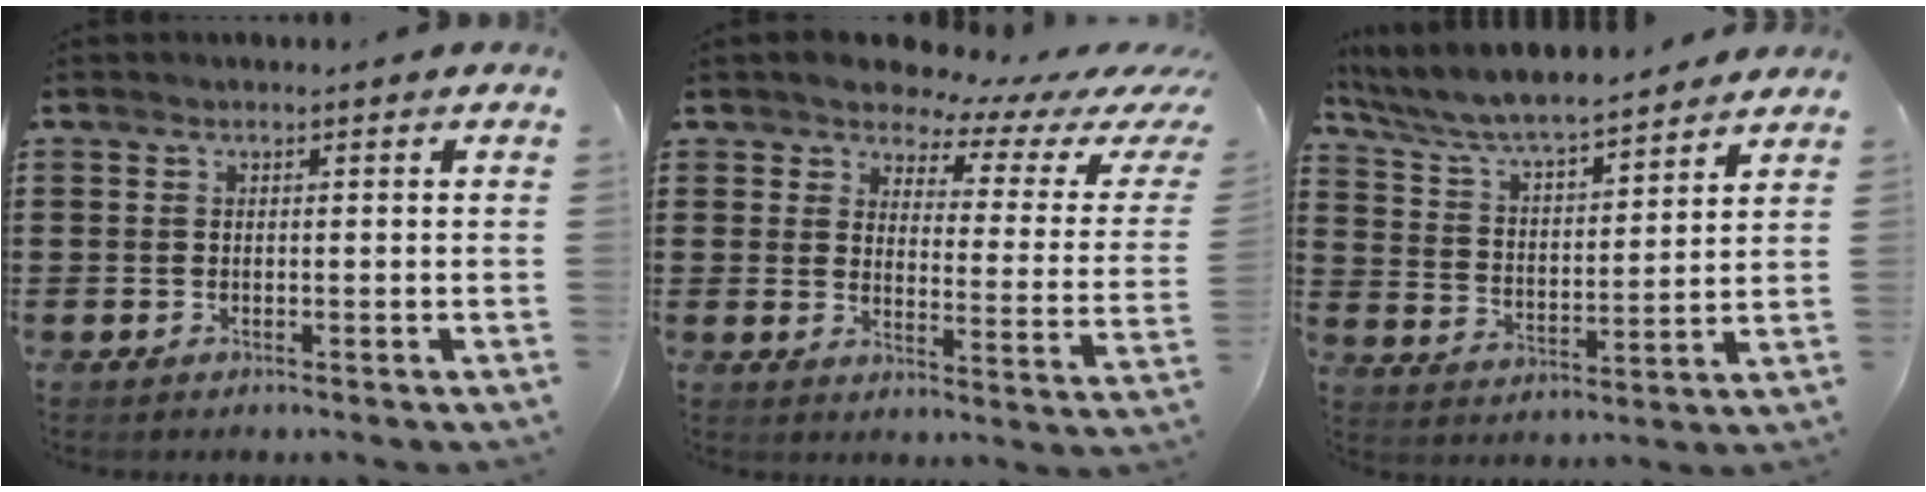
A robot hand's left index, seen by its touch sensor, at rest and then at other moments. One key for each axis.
{"total": 4.8, "fx": 4.3, "fy": 1.6, "fz": 1.3, "tx": -0.040, "ty": -0.036, "tz": 0.069}
{"total": 6.9, "fx": 6.4, "fy": 0.5, "fz": 2.5, "tx": -0.075, "ty": -0.039, "tz": 0.108}